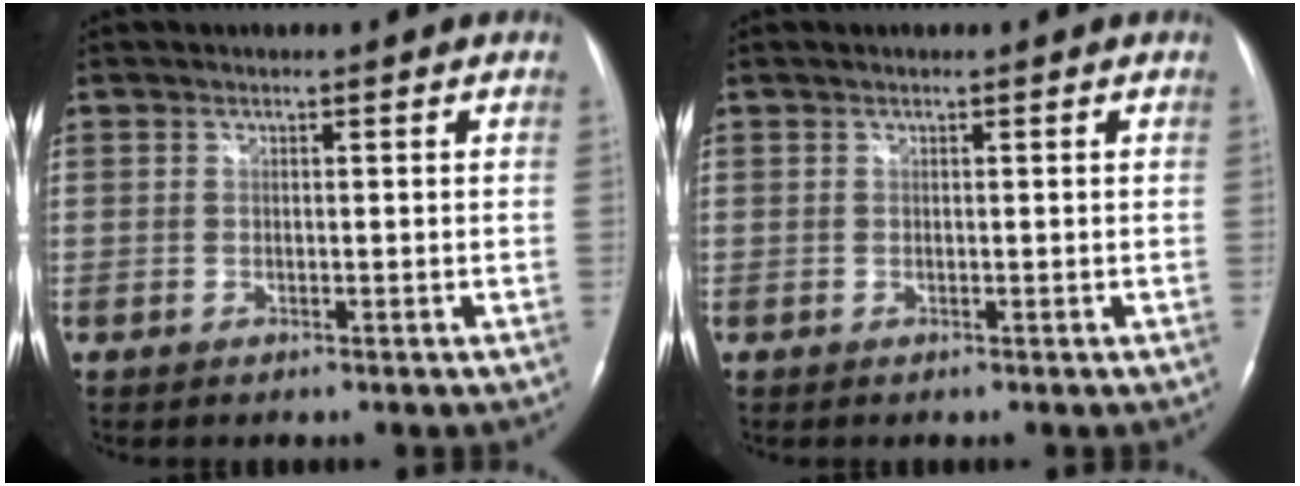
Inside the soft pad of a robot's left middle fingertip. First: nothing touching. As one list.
[{"total": 0.0}]